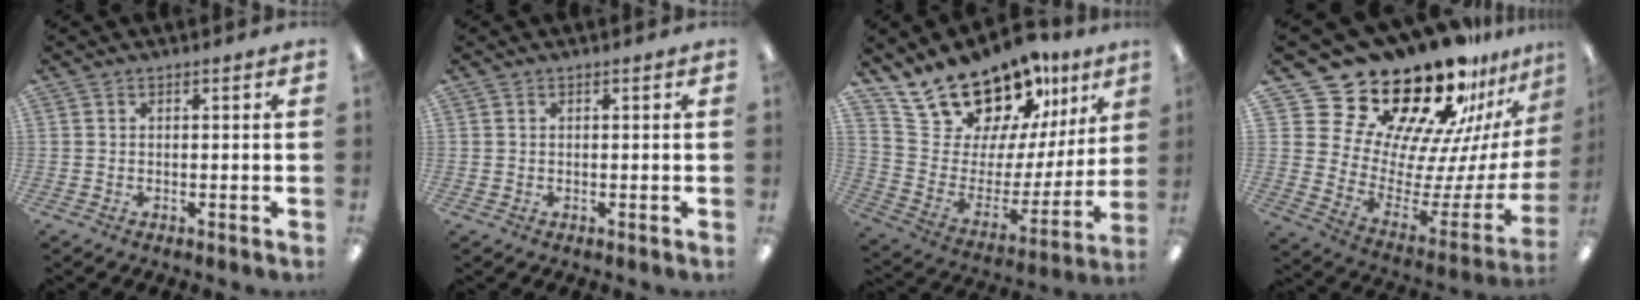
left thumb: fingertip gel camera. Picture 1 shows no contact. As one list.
[{"total": 0.5, "force": [0.3, 0.4, 0.2], "torque": [-0.004, 0.004, 0.004]}, {"total": 19.7, "force": [16.6, 8.4, 6.4], "torque": [-0.126, -0.119, 0.305]}, {"total": 28.8, "force": [22.7, 13.2, 11.9], "torque": [-0.163, -0.207, 0.433]}]